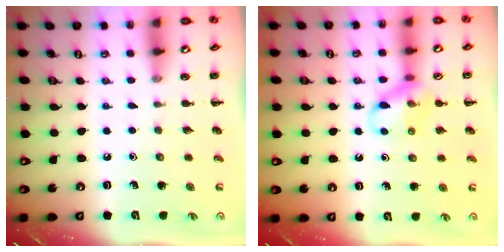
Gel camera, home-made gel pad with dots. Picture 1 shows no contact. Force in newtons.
{"total": 11.2, "press": 11.1, "slide": 1.0}